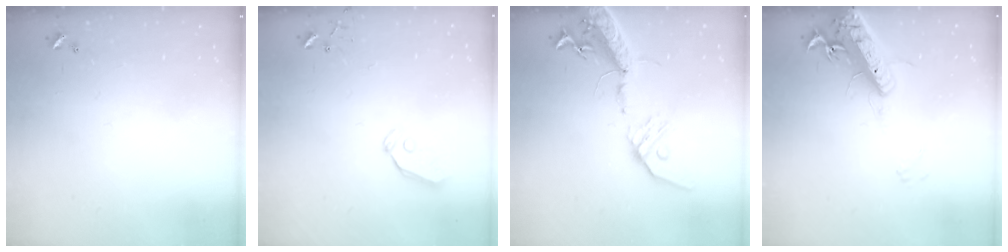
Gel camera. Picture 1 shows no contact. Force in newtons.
{"total": 4.8, "press": 4.8, "slide": 0.4}
{"total": 18.2, "press": 17.7, "slide": 4.0}
{"total": 19.0, "press": 18.7, "slide": 3.7}